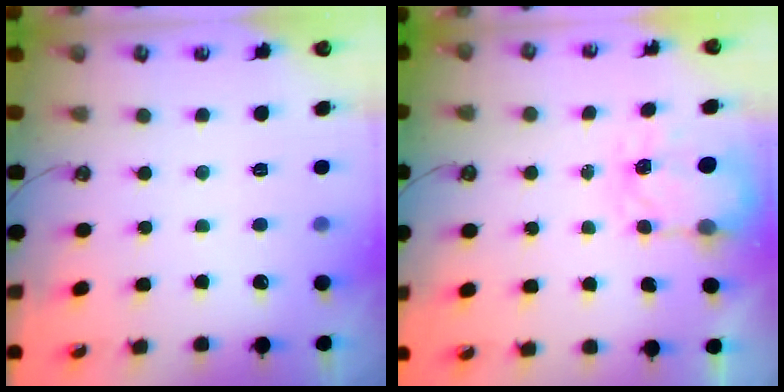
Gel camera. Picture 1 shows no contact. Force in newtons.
{"total": 3.7, "press": 3.7, "slide": 0.5}